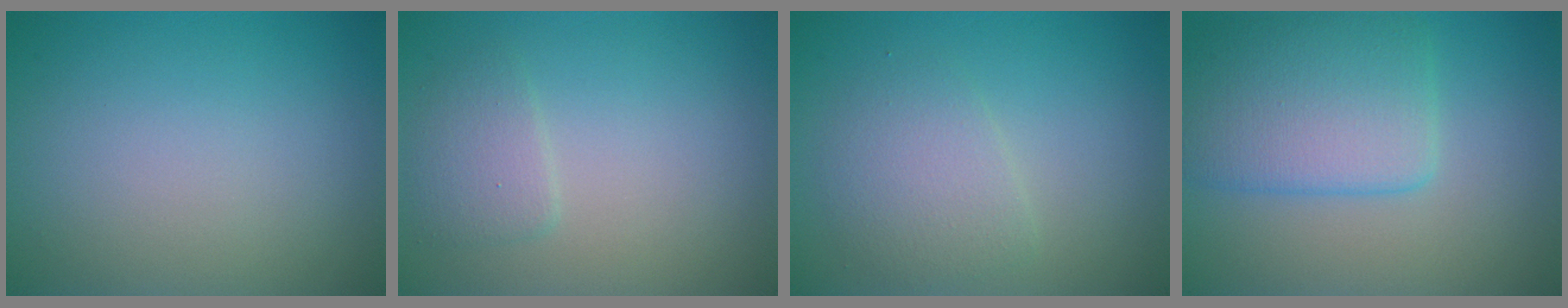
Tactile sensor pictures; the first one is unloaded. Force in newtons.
{"total": 1.8, "press": 1.8, "slide": 0.1}
{"total": 2.8, "press": 2.8, "slide": 0.1}
{"total": 5.7, "press": 5.7, "slide": 0.1}